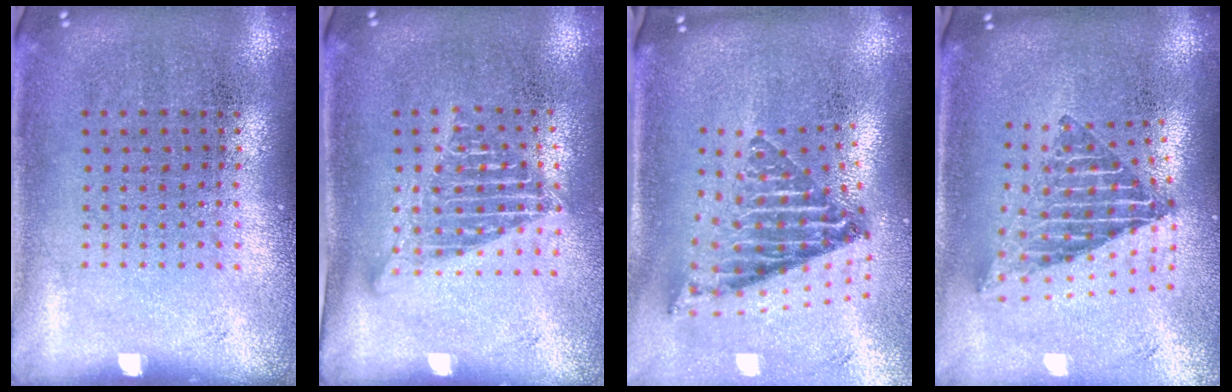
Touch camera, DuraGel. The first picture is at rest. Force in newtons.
{"total": 1.6, "press": 1.3, "slide": 0.9}
{"total": 2.5, "press": 1.6, "slide": 1.9}
{"total": 2.3, "press": 1.6, "slide": 1.6}